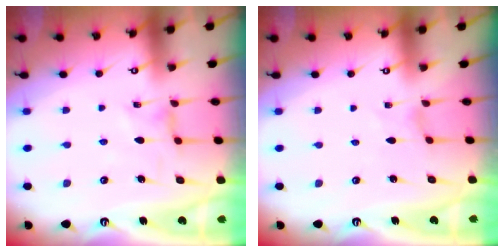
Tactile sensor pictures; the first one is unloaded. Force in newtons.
{"total": 0.0}